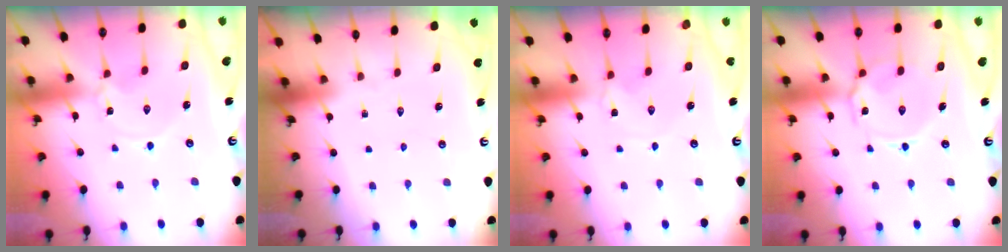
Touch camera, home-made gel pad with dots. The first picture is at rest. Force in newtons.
{"total": 0.0}
{"total": 0.8, "press": 0.8, "slide": 0.2}
{"total": 8.0, "press": 7.9, "slide": 0.6}